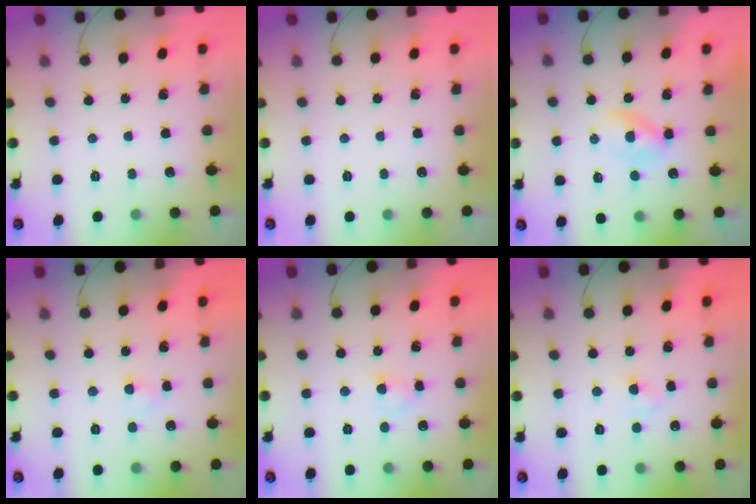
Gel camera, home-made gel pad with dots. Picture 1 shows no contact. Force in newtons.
{"total": 0.0}
{"total": 2.4, "press": 2.2, "slide": 1.0}
{"total": 2.3, "press": 2.2, "slide": 0.9}
{"total": 2.6, "press": 2.4, "slide": 1.1}
{"total": 2.4, "press": 2.2, "slide": 1.0}